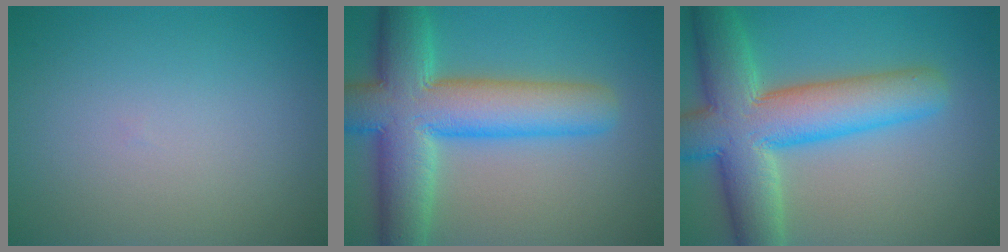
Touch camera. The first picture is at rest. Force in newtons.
{"total": 11.2, "press": 11.2, "slide": 0.5}
{"total": 10.8, "press": 10.8, "slide": 0.6}